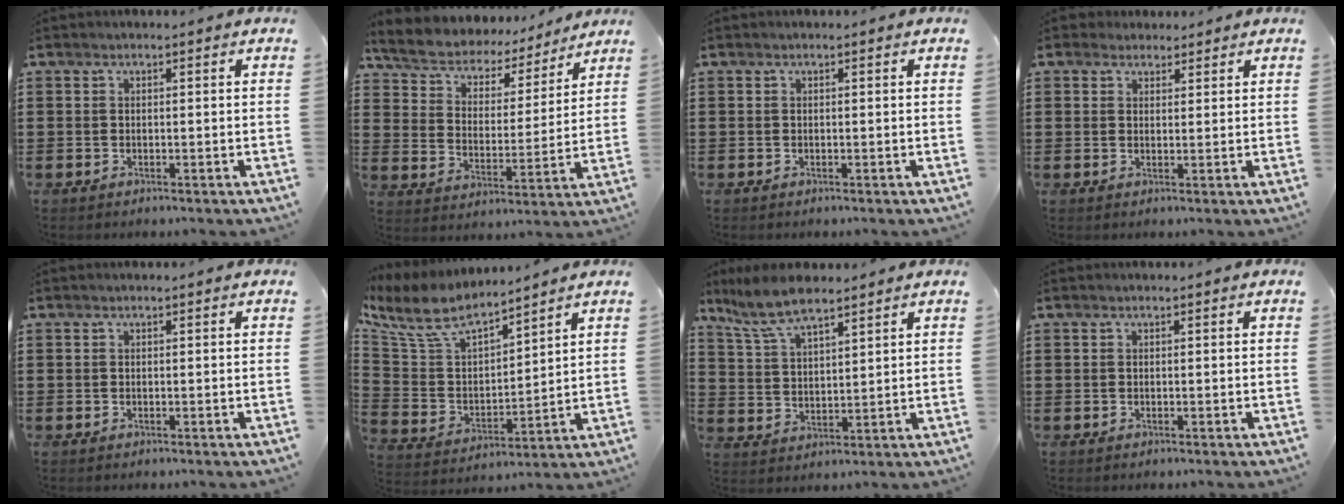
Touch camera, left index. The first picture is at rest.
{"total": 5.6, "force": [5.3, 1.7, 0.7], "torque": [-0.044, -0.037, 0.088]}
{"total": 0.0}
{"total": 2.3, "force": [2.0, 1.1, 0.1], "torque": [-0.008, 0.007, 0.039]}
{"total": 0.0}
{"total": 8.3, "force": [7.0, 2.5, 3.7], "torque": [-0.104, -0.038, 0.123]}
{"total": 7.8, "force": [6.4, 1.8, 4.1], "torque": [-0.100, -0.011, 0.118]}
{"total": 0.0}